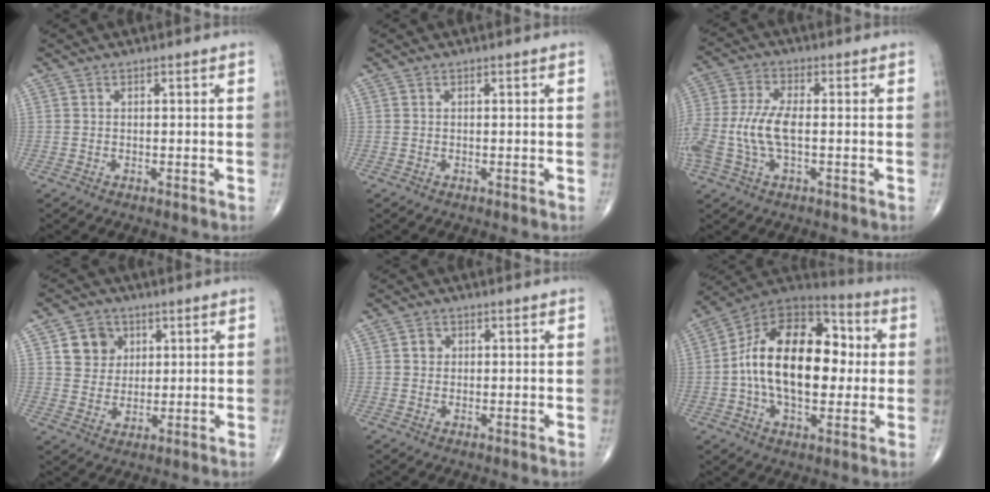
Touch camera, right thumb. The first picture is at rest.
{"total": 0.0}
{"total": 10.7, "force": [-1.4, 4.5, 9.6], "torque": [-0.239, 0.013, -0.028]}
{"total": 7.3, "force": [2.6, 6.3, 2.4], "torque": [-0.012, -0.009, 0.048]}
{"total": 1.8, "force": [0.3, 1.6, 0.7], "torque": [-0.002, 0.002, 0.002]}
{"total": 23.5, "force": [0.7, 13.6, 19.2], "torque": [-0.297, 0.029, 0.006]}